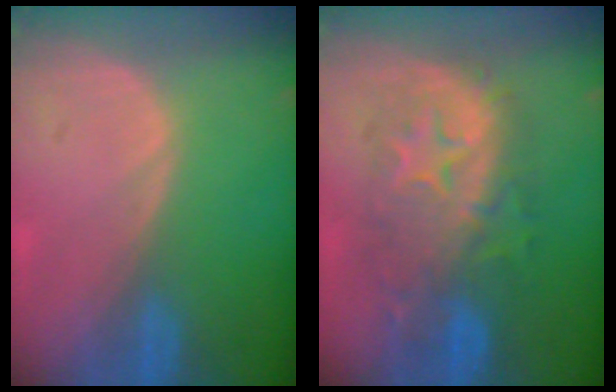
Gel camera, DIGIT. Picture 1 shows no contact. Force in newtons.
{"total": 9.6, "press": 9.6, "slide": 0.5}